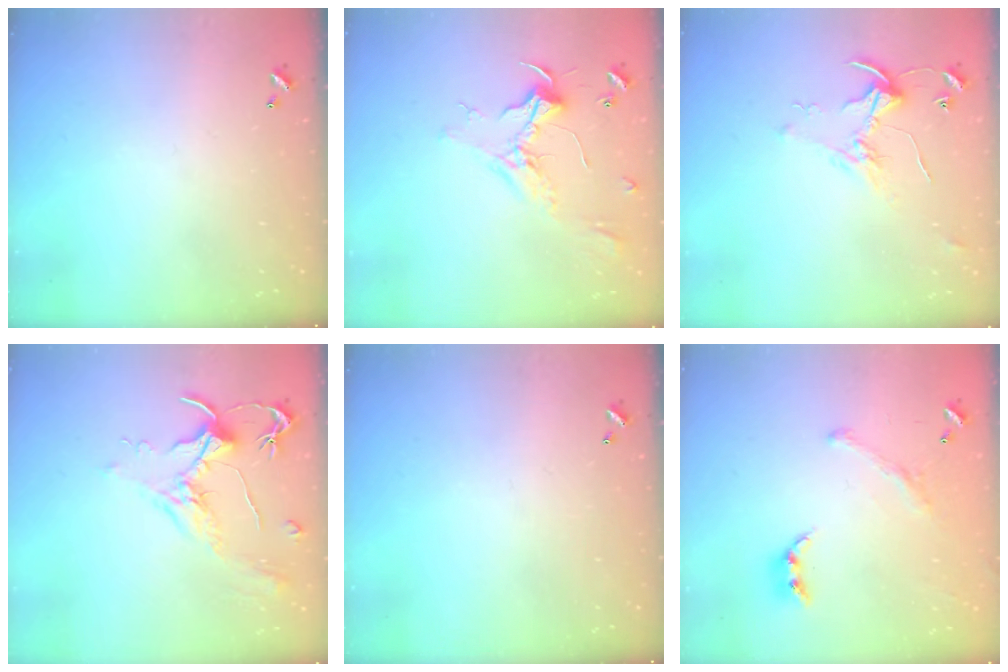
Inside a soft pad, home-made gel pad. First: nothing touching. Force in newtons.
{"total": 2.5, "press": 2.4, "slide": 0.8}
{"total": 2.2, "press": 2.1, "slide": 0.3}
{"total": 1.8, "press": 1.7, "slide": 0.8}
{"total": 0.0}
{"total": 1.2, "press": 0.6, "slide": 1.0}